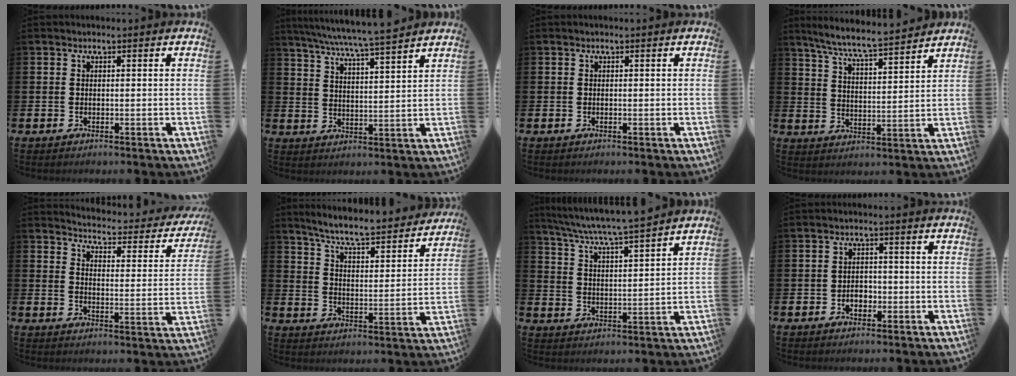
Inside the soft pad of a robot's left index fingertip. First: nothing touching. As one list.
[{"total": 6.7, "force": [6.3, -0.4, 2.2], "torque": [-0.069, -0.037, 0.111]}, {"total": 0.0}, {"total": 7.1, "force": [6.7, 0.0, 2.3], "torque": [-0.071, -0.039, 0.118]}, {"total": 3.6, "force": [3.5, 0.6, 0.6], "torque": [-0.029, -0.038, 0.052]}, {"total": 7.2, "force": [6.8, 0.4, 2.4], "torque": [-0.071, -0.050, 0.113]}, {"total": 6.3, "force": [6.0, -0.4, 1.9], "torque": [-0.064, -0.040, 0.103]}, {"total": 2.3, "force": [-0.8, 1.7, 1.2], "torque": [-0.015, 0.000, -0.021]}]